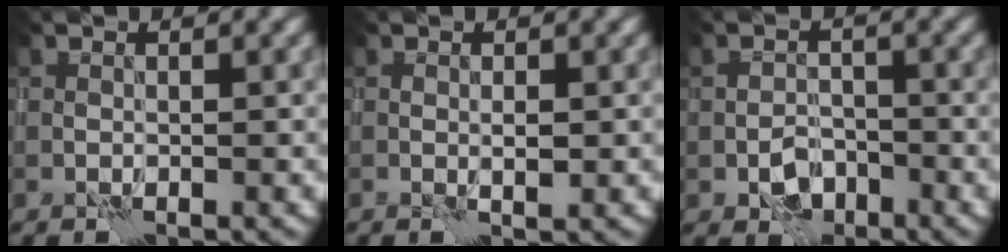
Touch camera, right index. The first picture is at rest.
{"total": 0.8, "force": [0.2, 0.3, 0.8], "torque": [-0.012, -0.001, 0.006]}
{"total": 2.5, "force": [-1.2, 1.8, 1.3], "torque": [-0.016, 0.002, -0.021]}